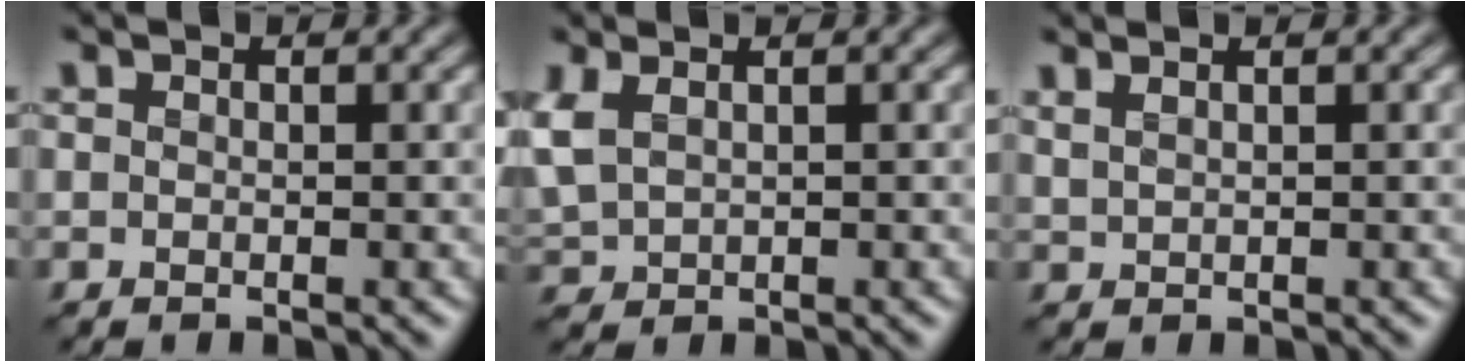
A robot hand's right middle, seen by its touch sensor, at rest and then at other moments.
{"total": 3.2, "force": [0.6, 2.0, 2.4], "torque": [-0.072, 0.004, 0.017]}
{"total": 1.3, "force": [1.0, 0.3, 0.8], "torque": [-0.017, 0.007, 0.019]}